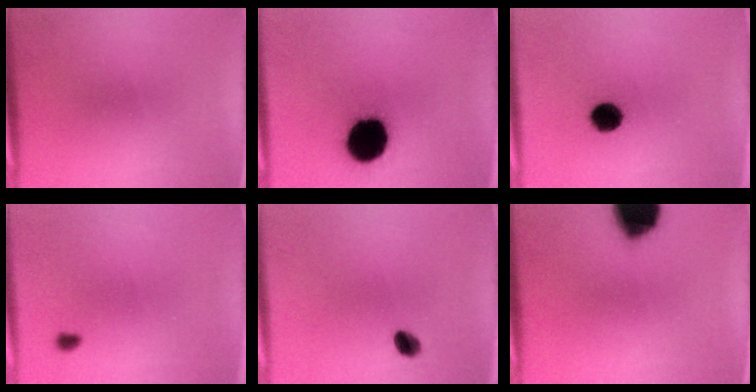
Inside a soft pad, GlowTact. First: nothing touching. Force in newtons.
{"total": 19.9}
{"total": 7.2}
{"total": 0.9}
{"total": 2.8}
{"total": 17.6}